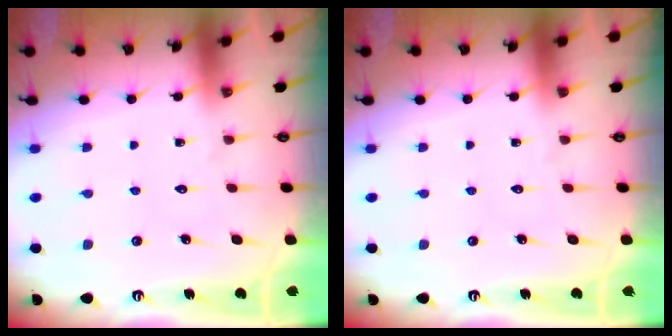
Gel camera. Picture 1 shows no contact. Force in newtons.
{"total": 0.0}